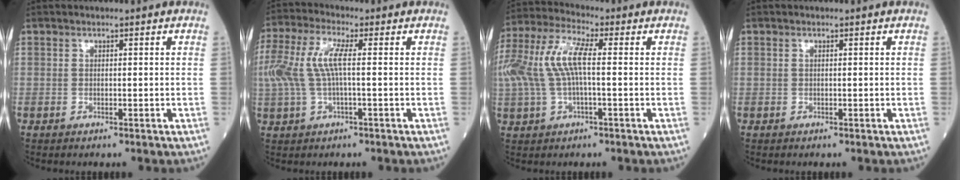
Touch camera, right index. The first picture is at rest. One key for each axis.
{"total": 9.0, "fx": 0.7, "fy": 2.6, "fz": 8.6, "tx": -0.211, "ty": 0.023, "tz": 0.012}
{"total": 12.8, "fx": 1.1, "fy": 4.1, "fz": 12.0, "tx": -0.283, "ty": 0.033, "tz": 0.019}
{"total": 0.0}